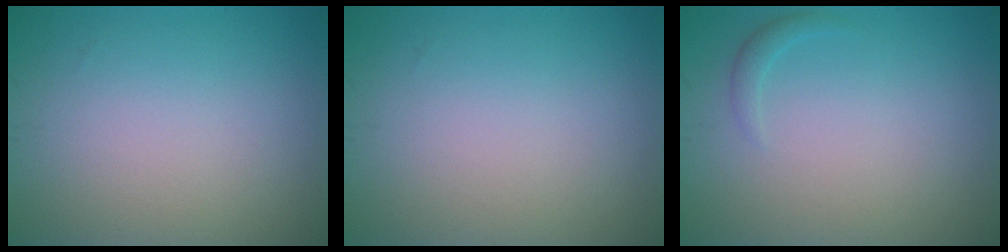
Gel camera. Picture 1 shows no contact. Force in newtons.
{"total": 0.0}
{"total": 0.9, "press": 0.9, "slide": 0.0}